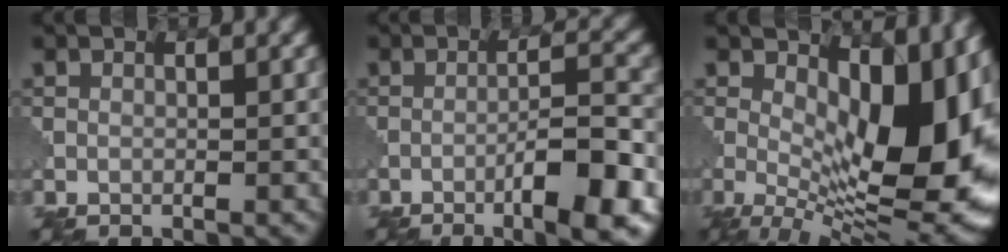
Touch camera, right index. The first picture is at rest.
{"total": 7.6, "force": [-3.7, 1.5, 6.5], "torque": [-0.093, 0.011, -0.056]}
{"total": 14.9, "force": [1.3, 7.2, 13.0], "torque": [-0.160, -0.005, 0.021]}